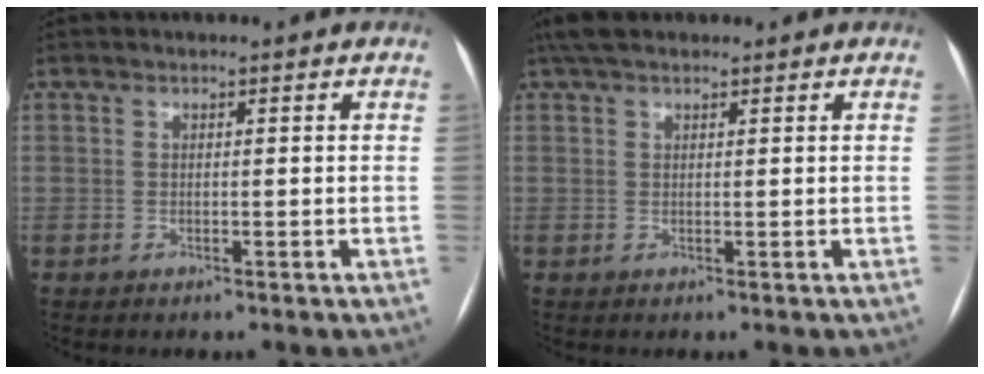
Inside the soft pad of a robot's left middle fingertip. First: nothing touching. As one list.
[{"total": 4.1, "force": [3.3, 1.5, 2.0], "torque": [-0.039, 0.030, 0.060]}]